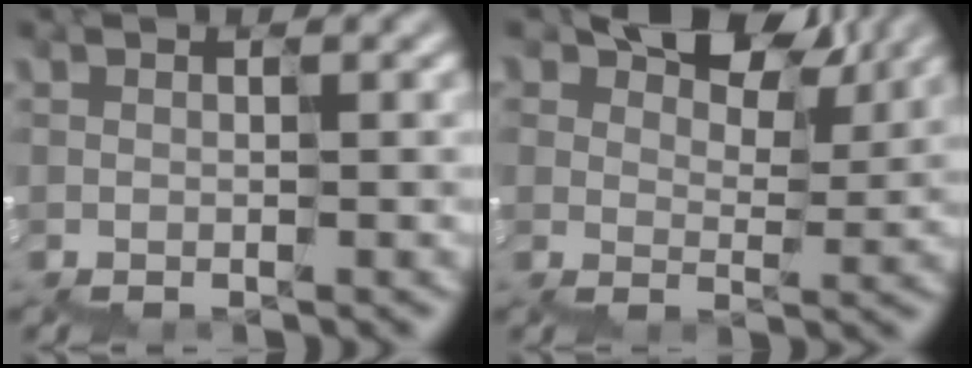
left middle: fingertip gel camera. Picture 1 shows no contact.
{"total": 6.0, "force": [4.9, 2.8, 1.9], "torque": [-0.045, 0.002, 0.086]}